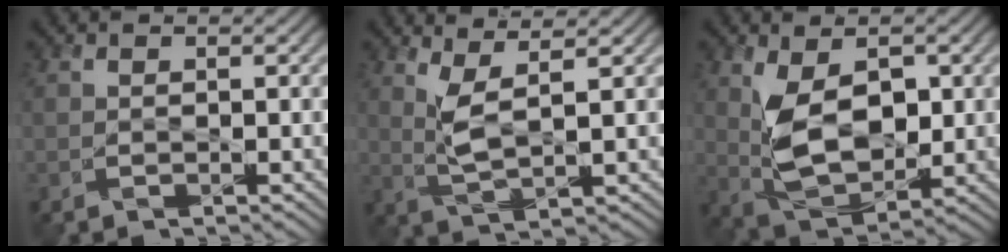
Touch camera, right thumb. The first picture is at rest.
{"total": 4.3, "force": [2.0, 0.9, 3.7], "torque": [-0.092, -0.002, 0.049]}
{"total": 8.3, "force": [1.2, 4.8, 6.7], "torque": [-0.140, -0.009, 0.028]}